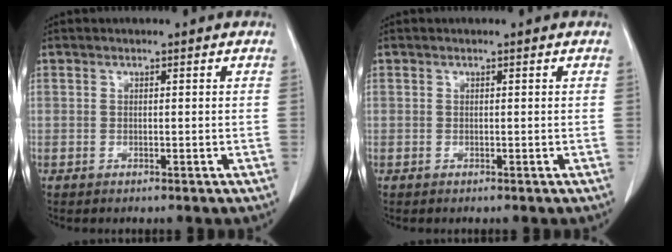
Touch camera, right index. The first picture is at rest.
{"total": 0.0}